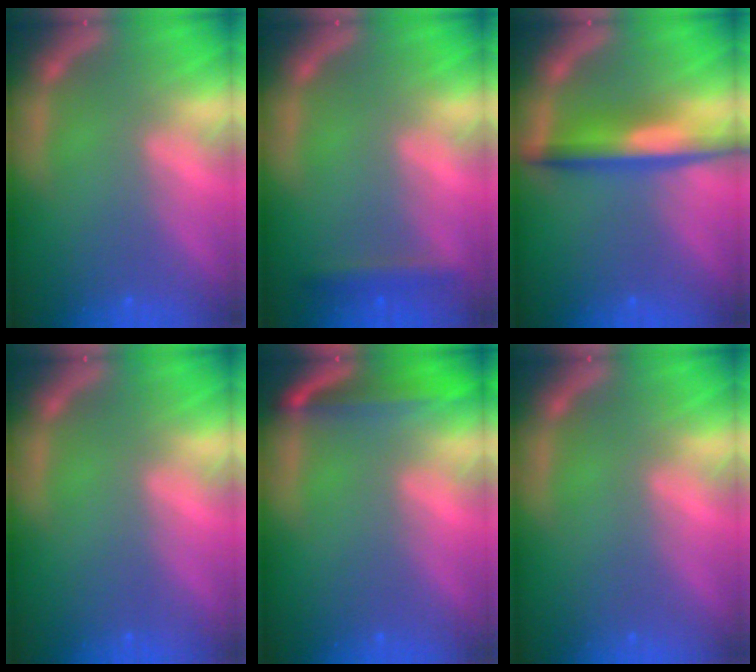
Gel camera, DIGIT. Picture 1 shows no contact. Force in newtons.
{"total": 1.9}
{"total": 5.0}
{"total": 0.0}
{"total": 4.4}
{"total": 0.0}